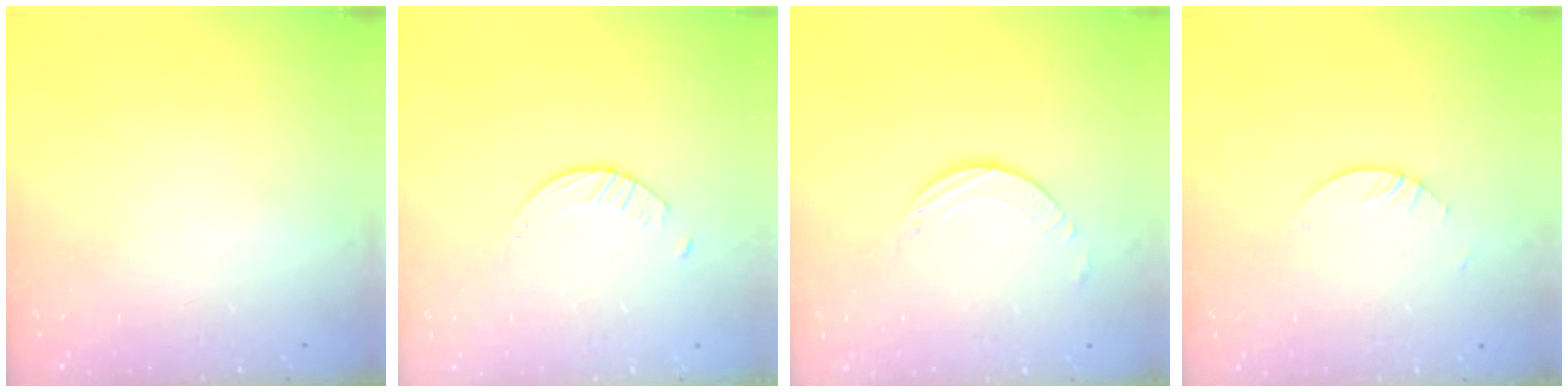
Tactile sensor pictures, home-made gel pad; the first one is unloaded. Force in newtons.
{"total": 1.6, "press": 1.6, "slide": 0.3}
{"total": 1.9, "press": 1.9, "slide": 0.1}
{"total": 2.4, "press": 2.4, "slide": 0.2}